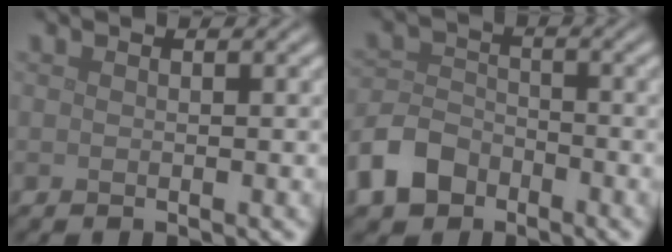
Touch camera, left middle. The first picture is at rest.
{"total": 4.5, "force": [-2.8, 3.0, 1.8], "torque": [-0.040, 0.001, -0.062]}